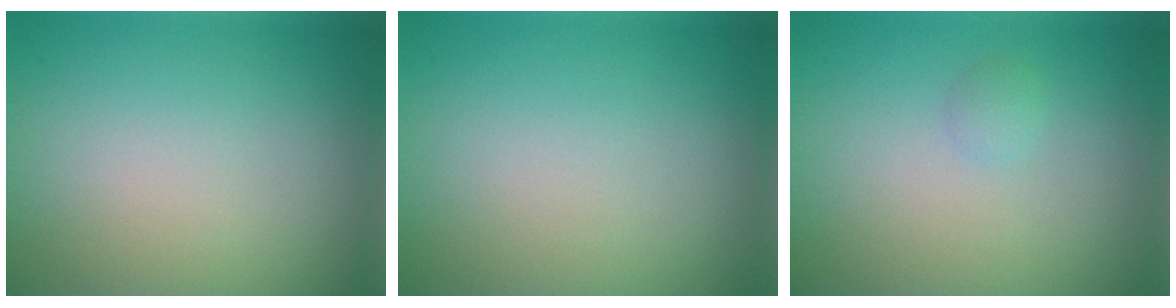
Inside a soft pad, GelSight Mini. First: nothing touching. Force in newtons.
{"total": 0.0}
{"total": 0.8, "press": 0.8, "slide": 0.0}